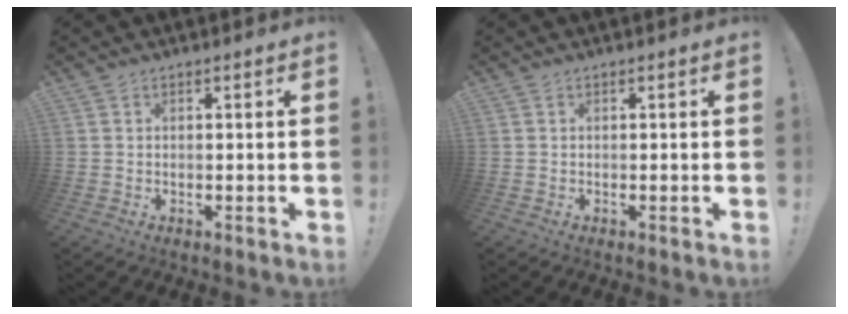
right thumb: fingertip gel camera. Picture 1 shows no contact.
{"total": 0.0}